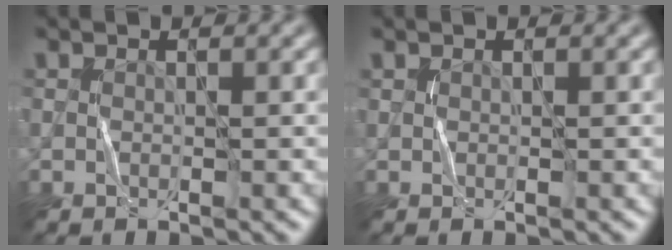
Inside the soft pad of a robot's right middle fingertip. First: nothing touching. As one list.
[{"total": 0.0}]